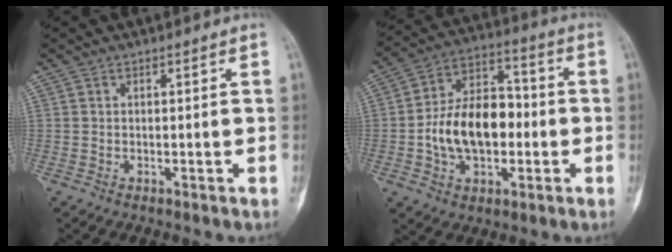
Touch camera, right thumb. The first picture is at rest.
{"total": 15.9, "force": [-2.0, 10.2, 12.0], "torque": [-0.186, 0.038, -0.033]}